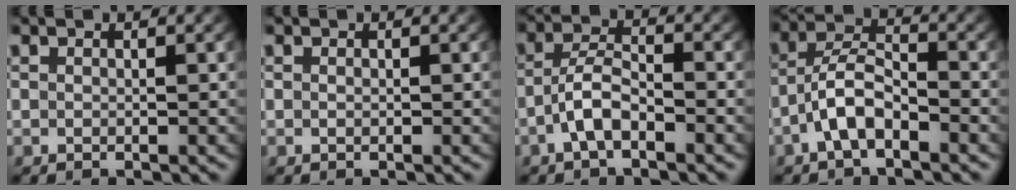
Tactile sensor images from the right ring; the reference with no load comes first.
{"total": 0.0}
{"total": 3.4, "force": [-2.1, 1.5, 2.3], "torque": [-0.040, -0.005, -0.037]}
{"total": 4.3, "force": [-2.1, 2.5, 2.8], "torque": [-0.052, -0.011, -0.038]}